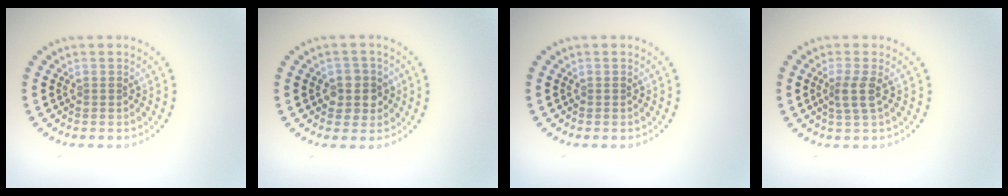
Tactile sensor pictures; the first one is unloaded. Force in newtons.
{"total": 2.7, "press": 2.5, "slide": 1.0}
{"total": 0.0}
{"total": 1.8, "press": 1.5, "slide": 1.1}